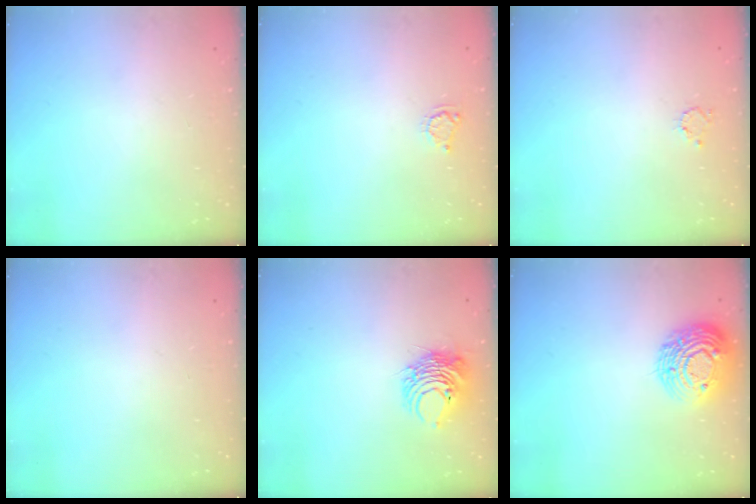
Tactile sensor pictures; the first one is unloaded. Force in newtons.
{"total": 4.4, "press": 4.4, "slide": 0.5}
{"total": 2.6, "press": 2.6, "slide": 0.4}
{"total": 0.0}
{"total": 9.2, "press": 9.2, "slide": 0.6}
{"total": 15.9, "press": 15.9, "slide": 1.3}